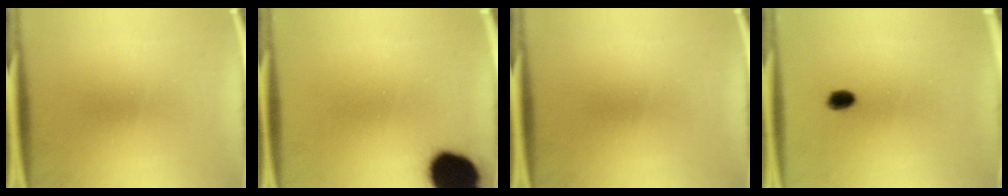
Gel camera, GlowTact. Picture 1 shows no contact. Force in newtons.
{"total": 17.4}
{"total": 0.0}
{"total": 2.4}